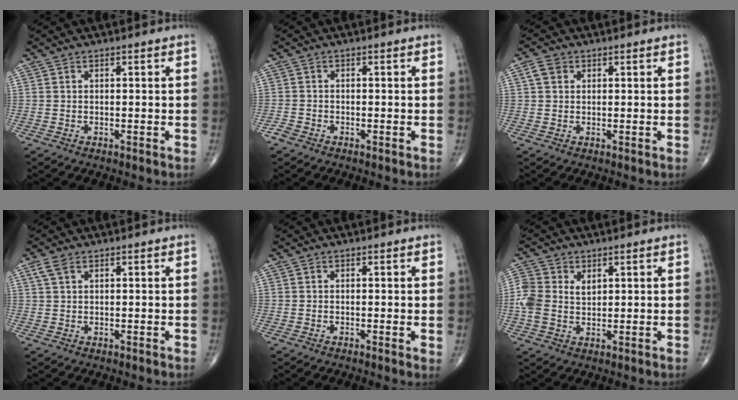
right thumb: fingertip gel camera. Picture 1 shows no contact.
{"total": 1.3, "force": [-1.0, 0.7, 0.3], "torque": [-0.007, 0.001, -0.024]}
{"total": 2.4, "force": [1.0, 1.8, 1.3], "torque": [-0.023, 0.008, 0.019]}
{"total": 2.4, "force": [1.2, 1.3, 1.6], "torque": [-0.038, 0.011, 0.029]}
{"total": 1.0, "force": [0.0, 0.2, 1.0], "torque": [-0.015, -0.004, -0.003]}
{"total": 6.3, "force": [1.3, 4.5, 4.2], "torque": [-0.090, 0.007, 0.023]}